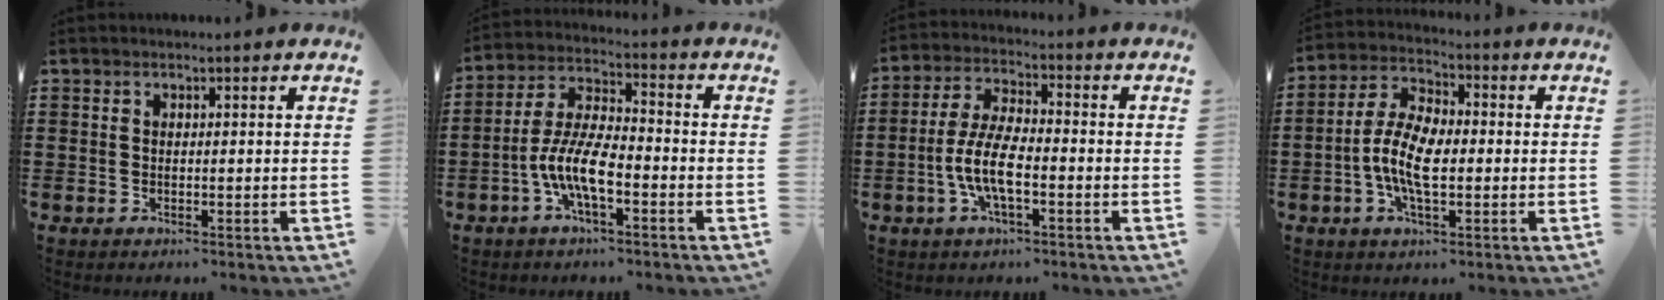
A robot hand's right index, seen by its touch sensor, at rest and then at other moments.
{"total": 8.8, "force": [-3.4, 3.0, 7.6], "torque": [-0.182, -0.009, -0.072]}
{"total": 7.6, "force": [-2.5, 2.3, 6.9], "torque": [-0.163, -0.014, -0.054]}
{"total": 8.3, "force": [-1.7, 3.8, 7.2], "torque": [-0.166, -0.003, -0.038]}